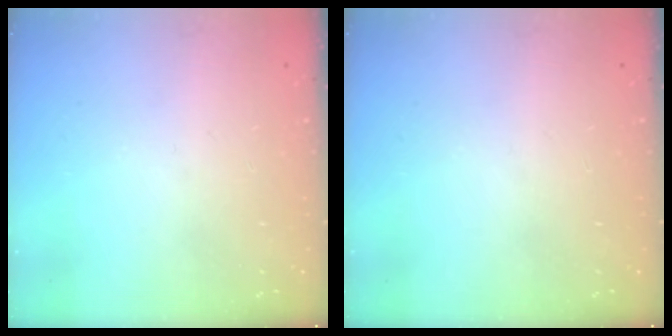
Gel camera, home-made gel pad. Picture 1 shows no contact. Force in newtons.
{"total": 0.0}